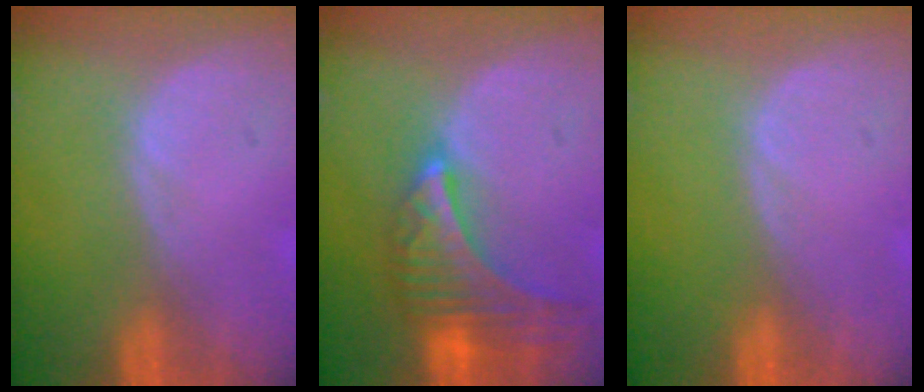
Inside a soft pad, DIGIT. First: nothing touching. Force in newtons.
{"total": 9.2, "press": 8.1, "slide": 4.3}
{"total": 0.0}